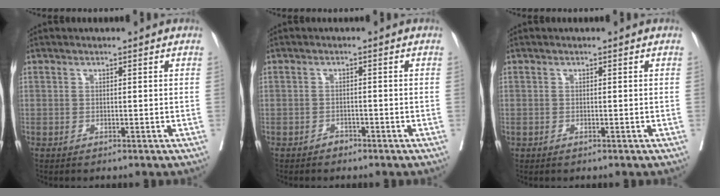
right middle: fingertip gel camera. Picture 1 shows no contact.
{"total": 1.1, "force": [-1.0, 0.5, 0.1], "torque": [-0.003, 0.002, -0.018]}
{"total": 0.0}